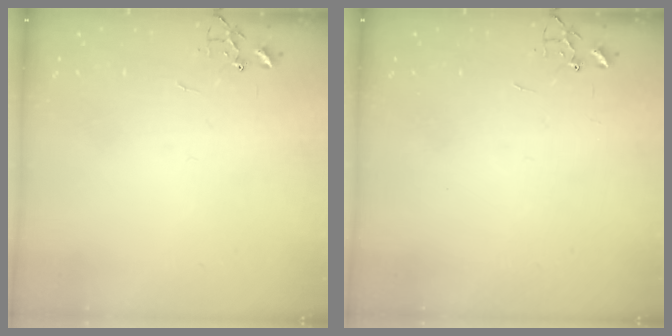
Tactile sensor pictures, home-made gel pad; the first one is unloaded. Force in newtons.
{"total": 0.0}